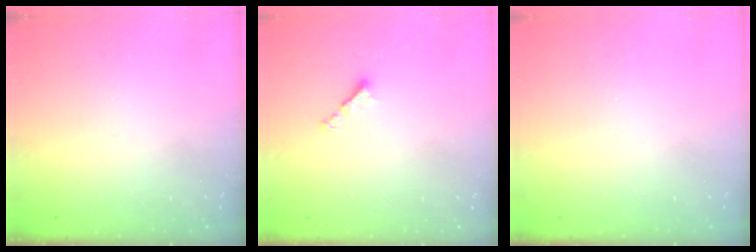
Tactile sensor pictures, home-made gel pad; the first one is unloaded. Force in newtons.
{"total": 2.8, "press": 2.7, "slide": 0.5}
{"total": 0.0}